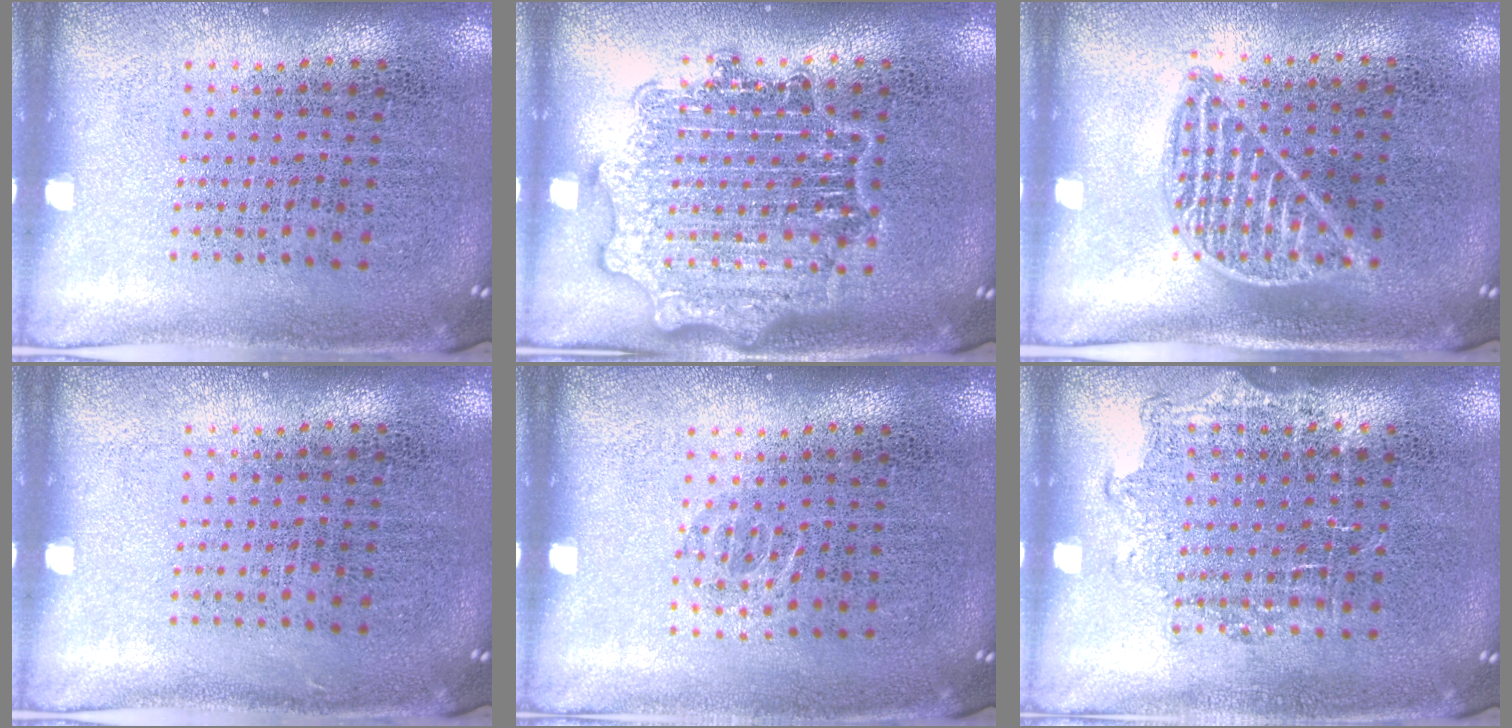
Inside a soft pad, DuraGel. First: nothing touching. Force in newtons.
{"total": 3.0, "press": 3.0, "slide": 0.5}
{"total": 0.9, "press": 0.9, "slide": 0.3}
{"total": 0.0}
{"total": 0.6, "press": 0.4, "slide": 0.4}
{"total": 0.9, "press": 0.8, "slide": 0.4}